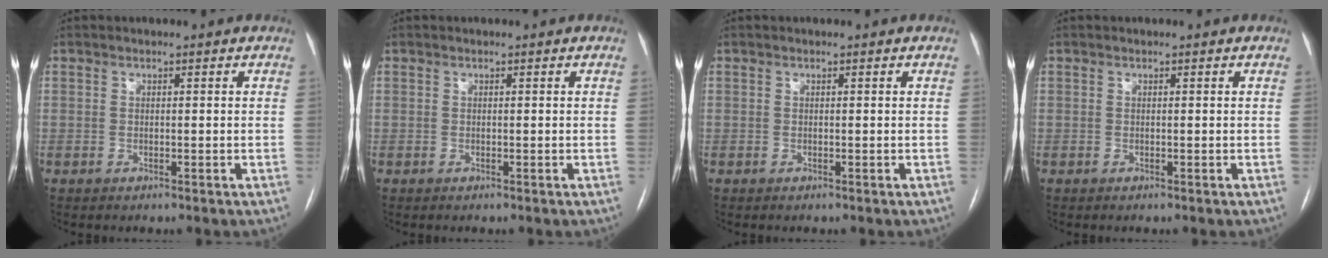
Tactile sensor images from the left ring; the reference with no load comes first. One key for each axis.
{"total": 0.0}
{"total": 0.0}
{"total": 0.0}